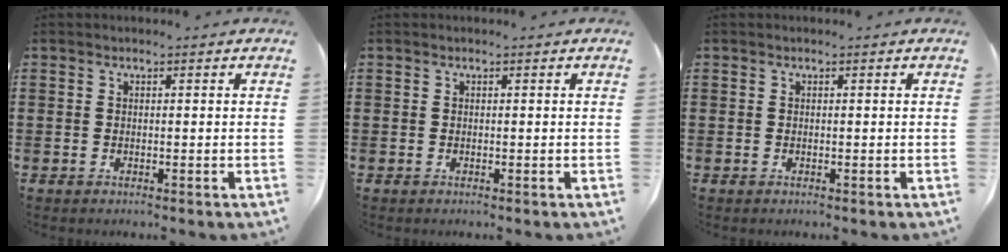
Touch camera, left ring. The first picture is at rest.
{"total": 0.0}
{"total": 0.0}